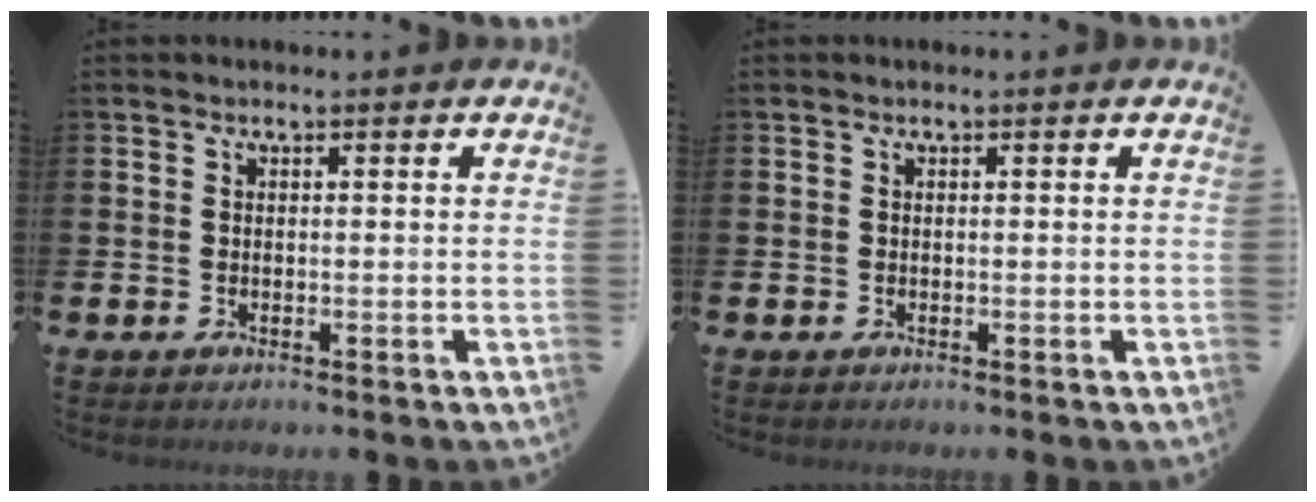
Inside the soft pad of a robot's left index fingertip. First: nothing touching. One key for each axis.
{"total": 0.0}